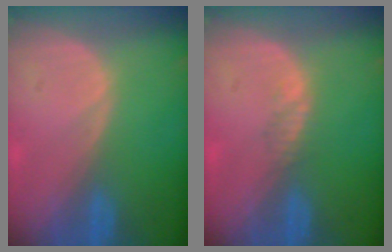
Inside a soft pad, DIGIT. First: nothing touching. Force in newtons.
{"total": 1.1, "press": 0.9, "slide": 0.7}